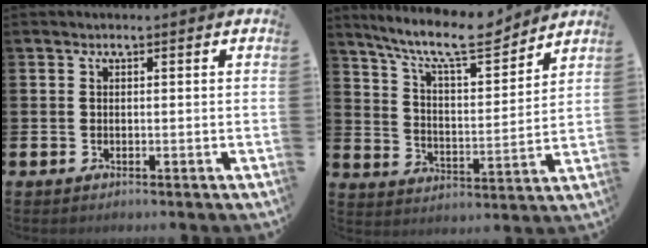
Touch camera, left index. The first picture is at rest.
{"total": 11.1, "force": [9.6, 2.3, 5.1], "torque": [-0.113, -0.059, 0.165]}